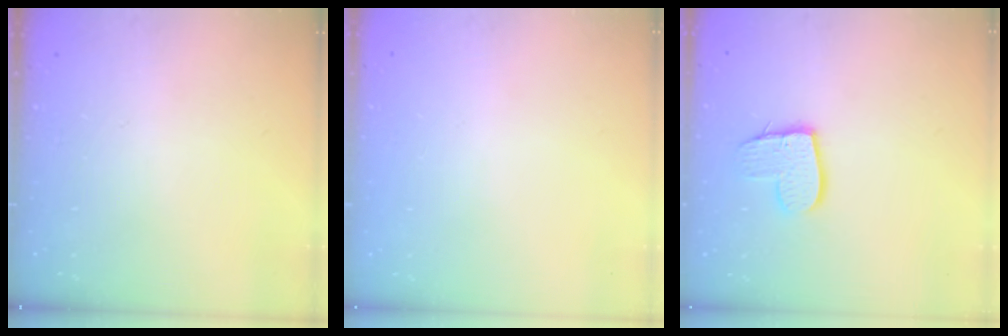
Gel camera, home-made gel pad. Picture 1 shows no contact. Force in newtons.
{"total": 0.0}
{"total": 10.7, "press": 10.6, "slide": 0.8}